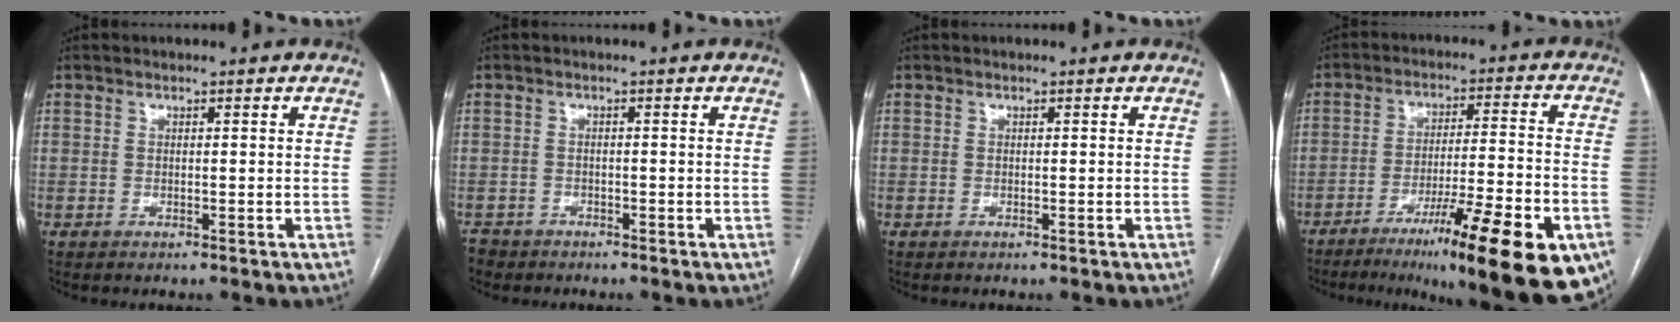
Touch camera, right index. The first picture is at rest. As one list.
[{"total": 2.6, "force": [-2.2, 1.4, -0.2], "torque": [-0.002, 0.001, -0.042]}, {"total": 0.0}, {"total": 23.4, "force": [-14.8, 2.0, 18.0], "torque": [-0.178, 0.001, -0.224]}]